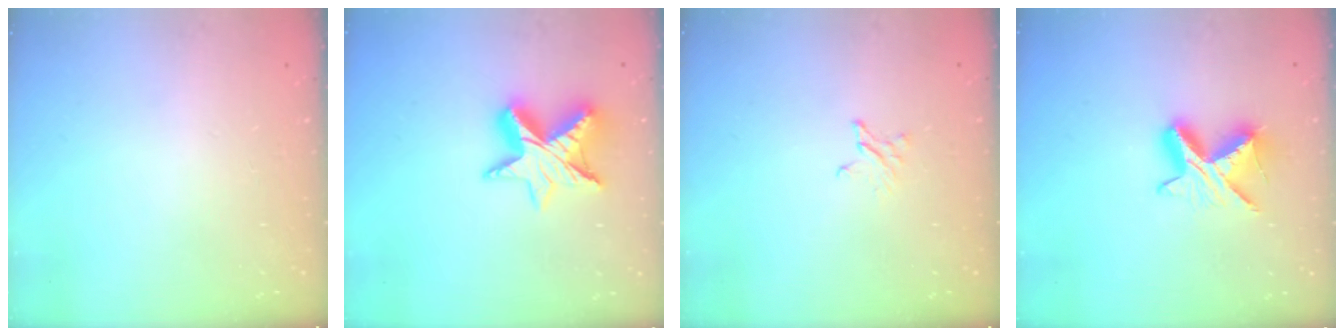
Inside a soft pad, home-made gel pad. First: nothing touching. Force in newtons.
{"total": 11.7, "press": 11.7, "slide": 1.0}
{"total": 2.0, "press": 2.0, "slide": 0.2}
{"total": 9.2, "press": 9.2, "slide": 0.3}